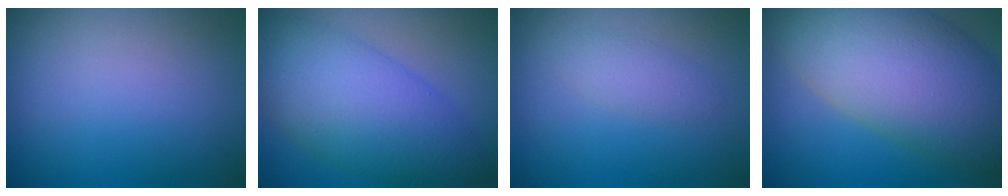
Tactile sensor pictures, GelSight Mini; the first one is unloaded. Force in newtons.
{"total": 8.5, "press": 8.5, "slide": 0.3}
{"total": 1.6, "press": 1.6, "slide": 0.0}
{"total": 11.9, "press": 11.8, "slide": 0.5}